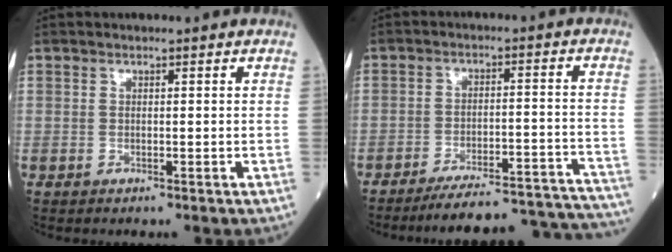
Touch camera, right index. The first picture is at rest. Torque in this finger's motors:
{"motor_torque": [-0.13, -0.77, 0.14, 0.02]}